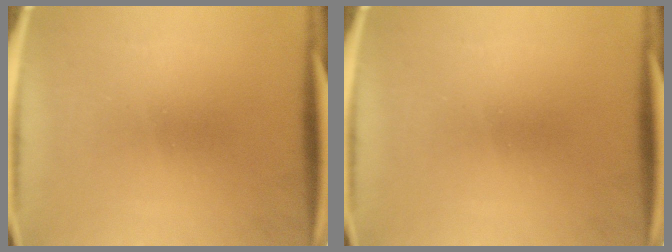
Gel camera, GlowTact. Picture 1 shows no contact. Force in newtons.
{"total": 0.0}